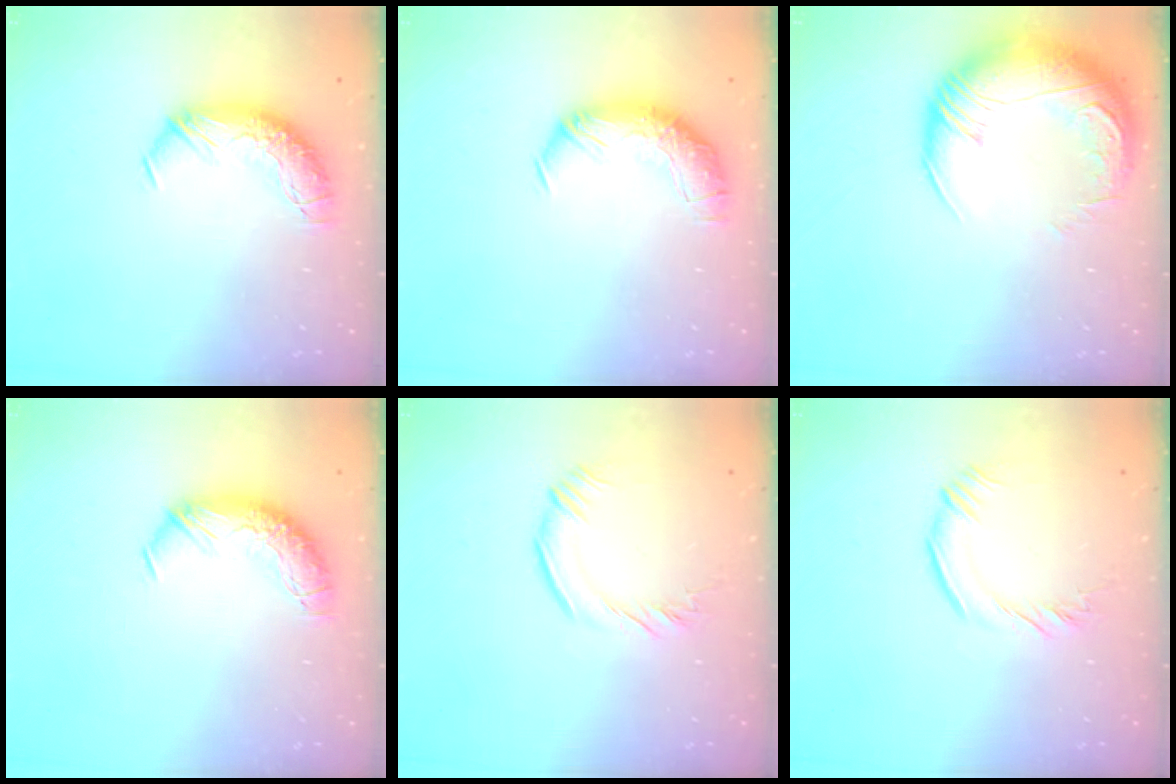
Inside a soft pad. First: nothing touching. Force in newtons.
{"total": 1.7, "press": 0.6, "slide": 1.6}
{"total": 7.0, "press": 5.1, "slide": 4.7}
{"total": 0.0}
{"total": 0.9, "press": 0.3, "slide": 0.8}
{"total": 0.9, "press": 0.6, "slide": 0.7}